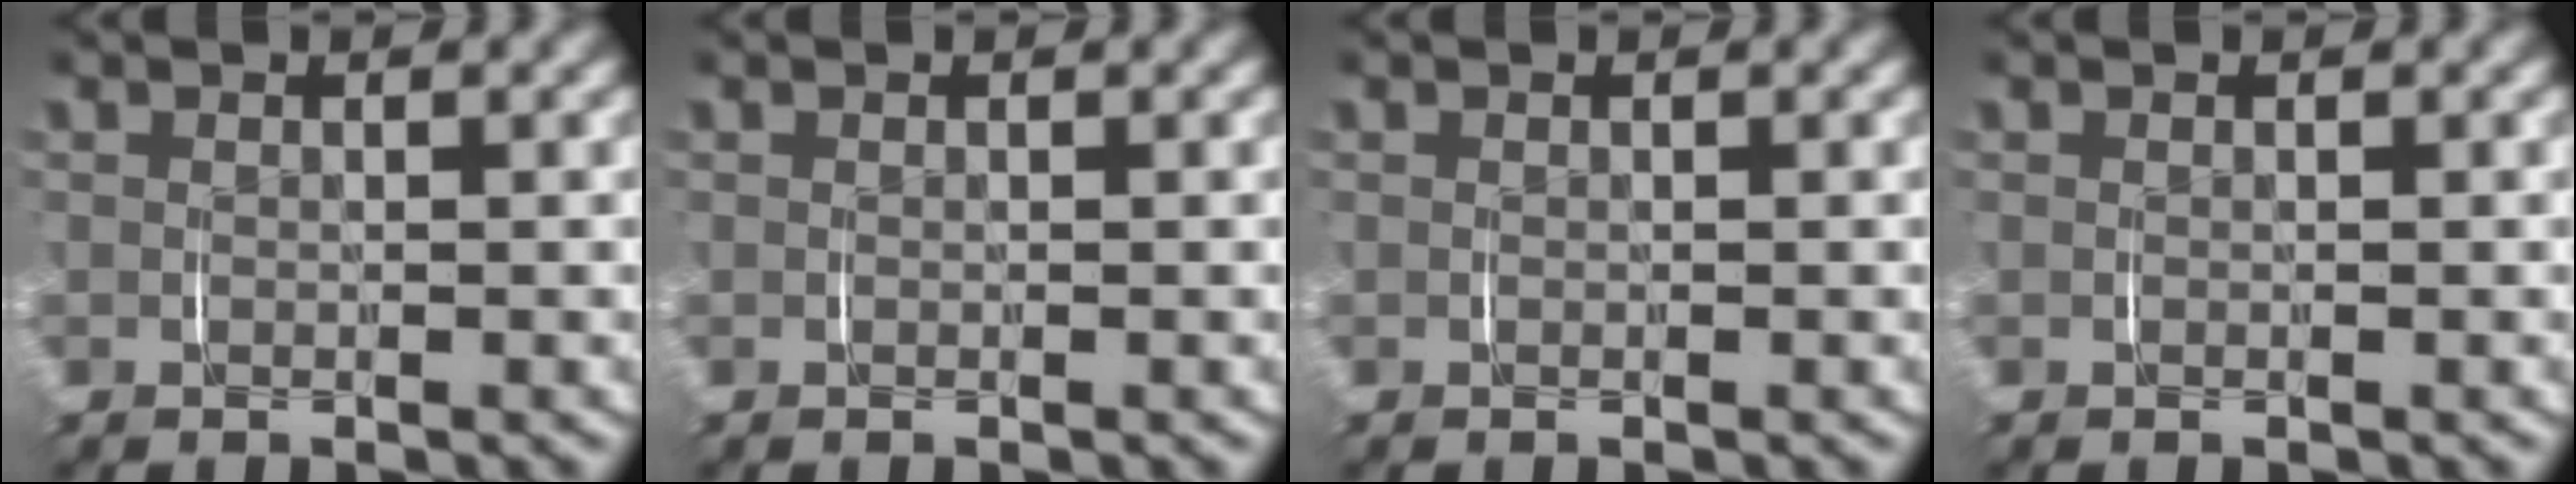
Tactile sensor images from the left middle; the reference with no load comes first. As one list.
[{"total": 0.0}, {"total": 0.0}, {"total": 0.0}]